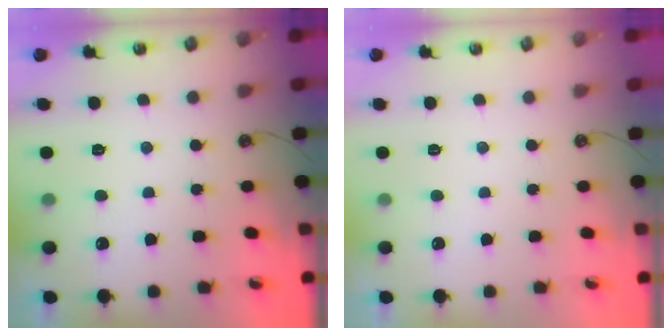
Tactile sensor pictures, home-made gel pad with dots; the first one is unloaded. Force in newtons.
{"total": 0.0}